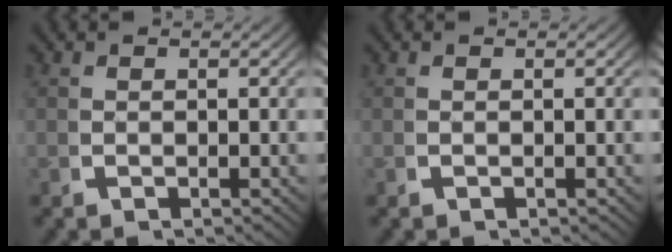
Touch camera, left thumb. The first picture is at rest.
{"total": 0.0}